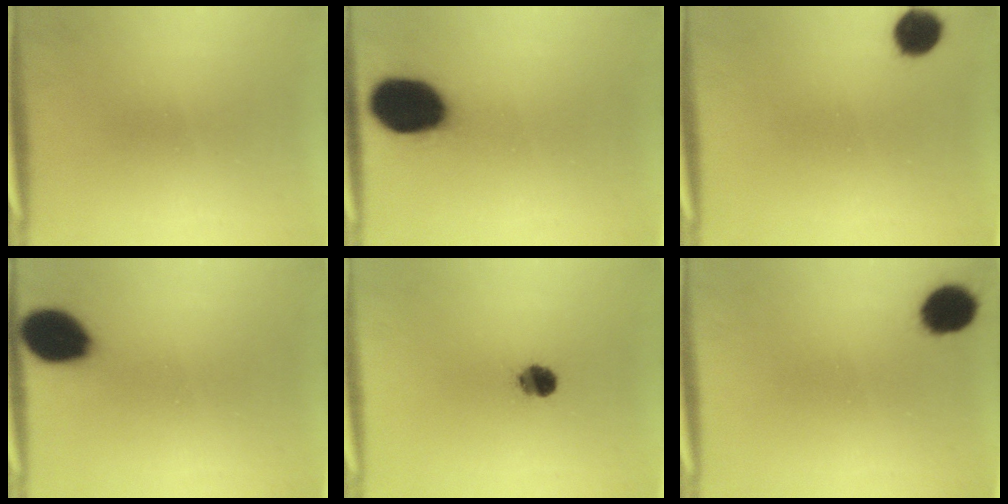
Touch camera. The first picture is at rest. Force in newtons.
{"total": 17.9}
{"total": 5.4}
{"total": 11.9}
{"total": 4.9}
{"total": 7.4}